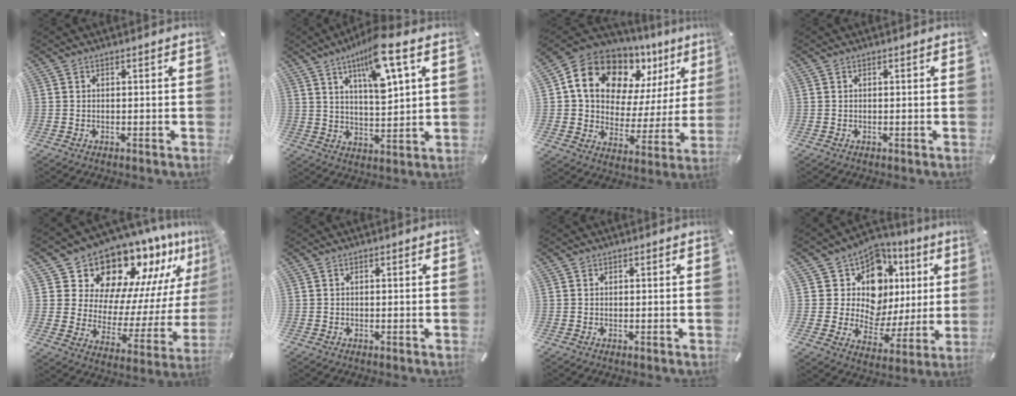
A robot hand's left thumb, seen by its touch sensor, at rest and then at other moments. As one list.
[{"total": 12.5, "force": [7.0, 3.3, 9.8], "torque": [-0.160, -0.029, 0.117]}, {"total": 15.1, "force": [9.0, 10.5, 6.0], "torque": [-0.107, -0.063, 0.161]}, {"total": 0.0}, {"total": 16.7, "force": [15.0, 6.8, 2.8], "torque": [-0.044, -0.155, 0.259]}, {"total": 0.0}, {"total": 0.6, "force": [0.2, 0.5, 0.1], "torque": [0.000, 0.004, 0.002]}, {"total": 13.1, "force": [5.6, 10.8, 4.9], "torque": [-0.076, -0.061, 0.112]}]